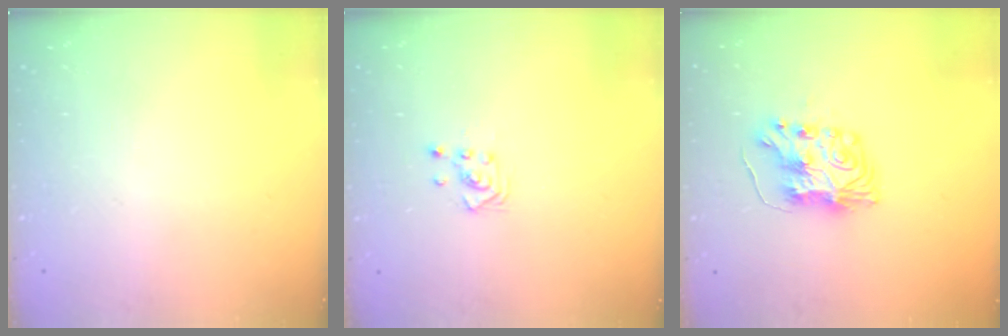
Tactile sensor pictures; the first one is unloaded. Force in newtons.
{"total": 2.9, "press": 2.8, "slide": 0.3}
{"total": 8.3, "press": 8.3, "slide": 0.2}